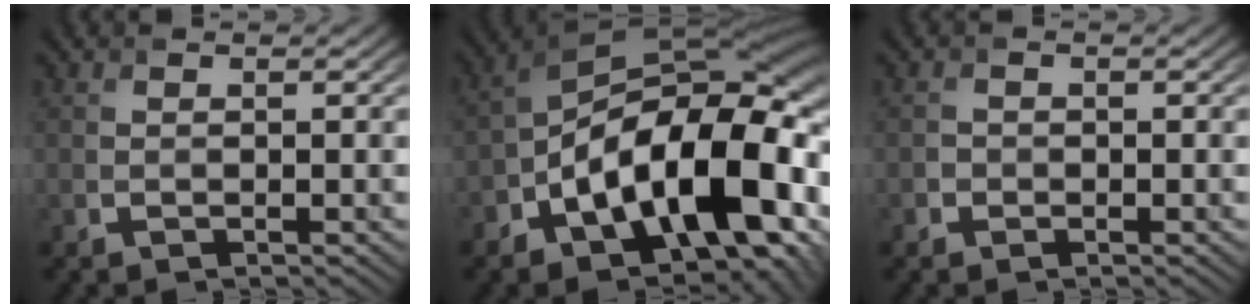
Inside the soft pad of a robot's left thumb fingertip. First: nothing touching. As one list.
[{"total": 18.7, "force": [-5.7, 10.1, 14.6], "torque": [-0.219, -0.014, -0.095]}, {"total": 1.1, "force": [-0.5, 1.0, 0.0], "torque": [0.000, -0.007, -0.013]}]